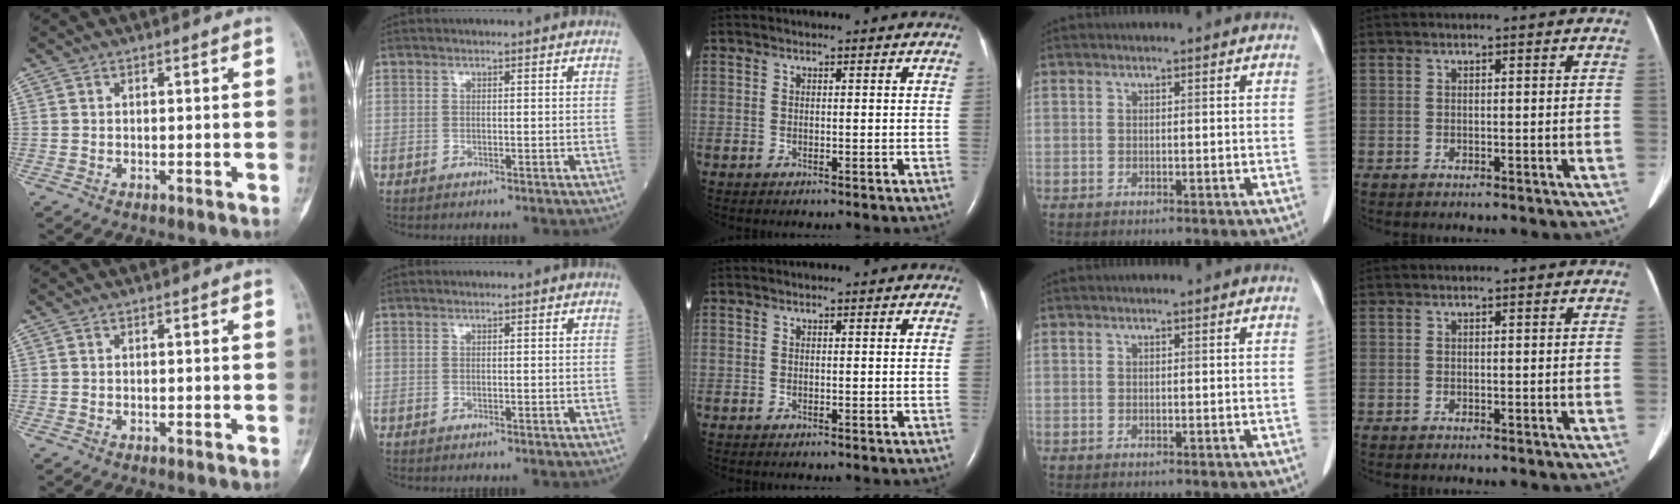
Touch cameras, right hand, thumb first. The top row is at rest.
{}